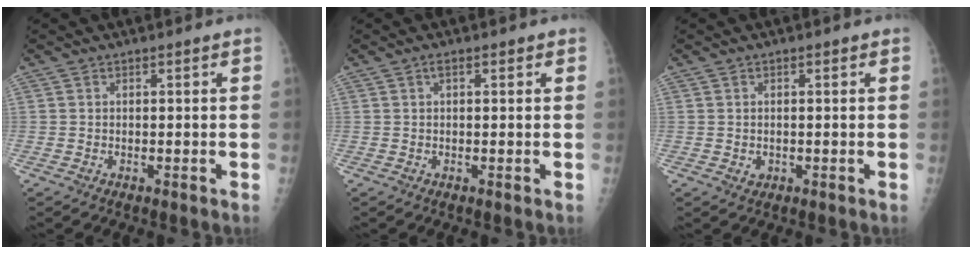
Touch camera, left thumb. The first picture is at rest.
{"total": 1.5, "force": [0.7, 0.7, 1.1], "torque": [-0.019, 0.001, 0.007]}
{"total": 1.5, "force": [0.0, 1.3, 0.6], "torque": [-0.003, 0.000, 0.003]}